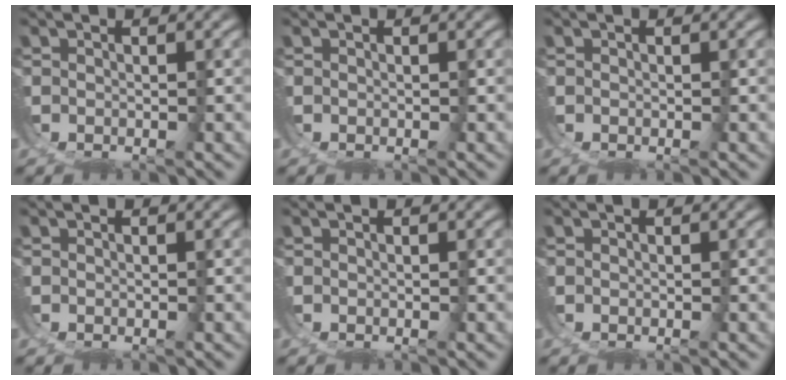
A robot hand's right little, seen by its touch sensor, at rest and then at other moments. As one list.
[{"total": 0.0}, {"total": 0.0}, {"total": 0.0}, {"total": 0.0}, {"total": 0.0}]